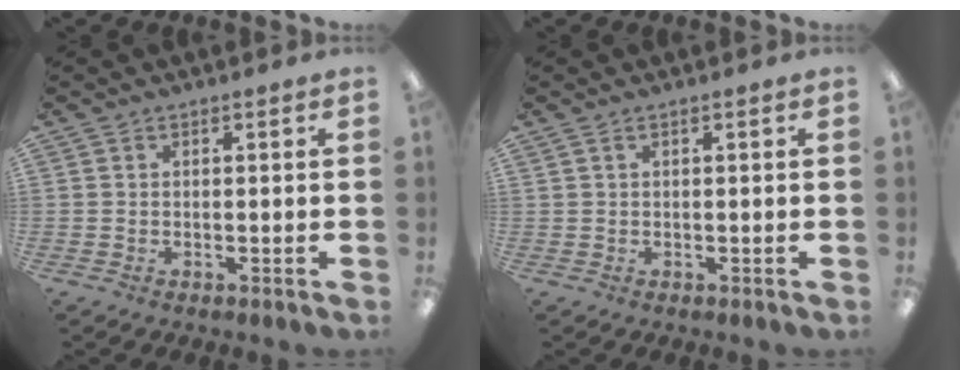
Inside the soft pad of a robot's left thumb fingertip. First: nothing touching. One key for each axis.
{"total": 1.4, "fx": 0.3, "fy": 0.2, "fz": 1.3, "tx": -0.025, "ty": 0.001, "tz": 0.005}